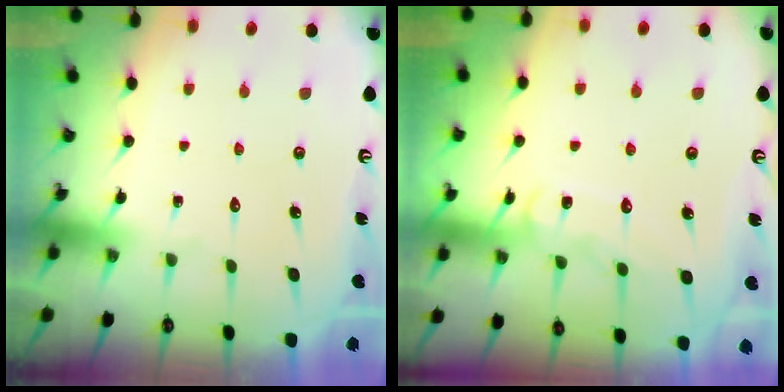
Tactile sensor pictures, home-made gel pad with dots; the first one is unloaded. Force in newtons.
{"total": 10.1, "press": 10.1, "slide": 0.7}